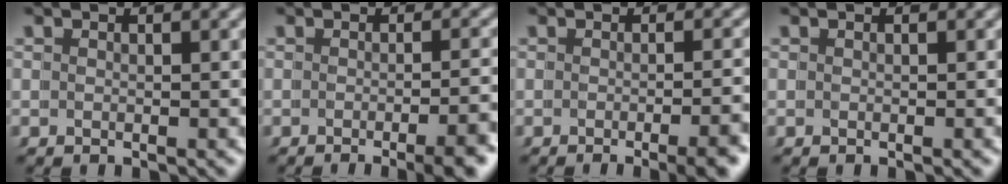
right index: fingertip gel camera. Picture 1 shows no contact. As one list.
[{"total": 4.1, "force": [-3.4, -0.7, 2.3], "torque": [-0.012, -0.001, -0.050]}, {"total": 3.6, "force": [-2.9, -0.8, 2.0], "torque": [-0.008, -0.001, -0.044]}, {"total": 0.0}]